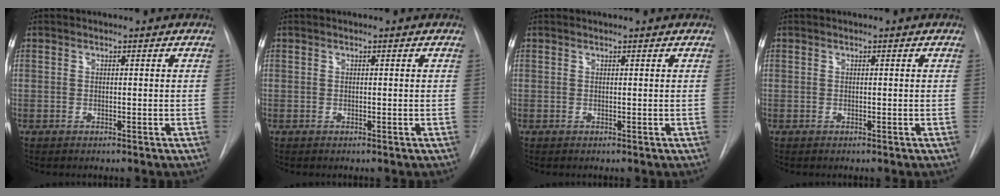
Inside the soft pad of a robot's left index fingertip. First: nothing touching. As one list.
[{"total": 0.0}, {"total": 0.0}, {"total": 0.0}]